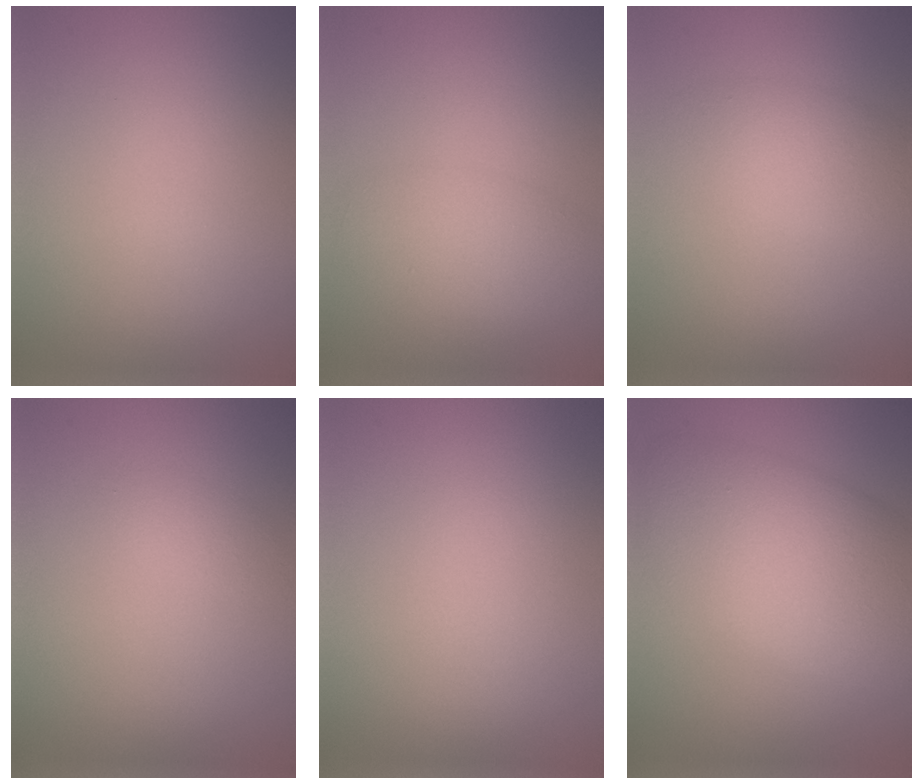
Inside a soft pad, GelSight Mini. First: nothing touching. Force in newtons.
{"total": 3.5, "press": 3.5, "slide": 0.2}
{"total": 2.7, "press": 2.7, "slide": 0.1}
{"total": 0.9, "press": 0.9, "slide": 0.0}
{"total": 0.0}
{"total": 9.6, "press": 9.6, "slide": 0.7}